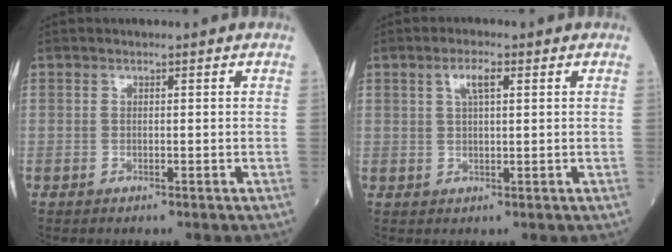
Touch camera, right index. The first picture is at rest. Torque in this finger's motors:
{"motor_torque": [0.02, 0.02, 0.02, 0.04]}